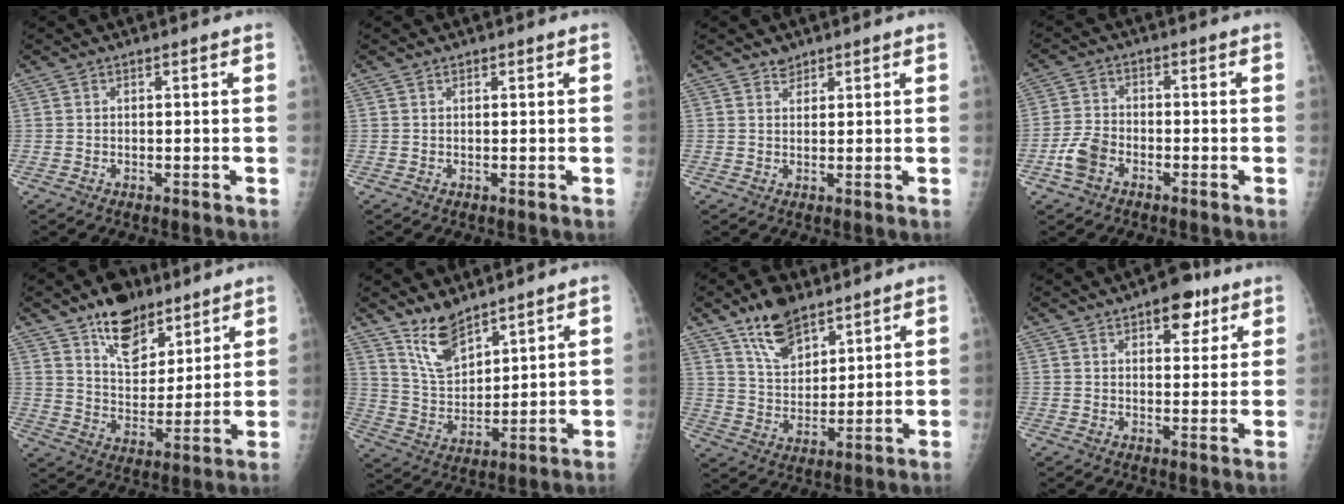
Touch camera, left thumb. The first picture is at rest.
{"total": 0.0}
{"total": 1.7, "force": [1.4, 0.9, 0.1], "torque": [0.013, -0.010, 0.019]}
{"total": 5.6, "force": [-2.7, 3.7, 3.2], "torque": [-0.065, 0.015, -0.055]}
{"total": 13.6, "force": [9.1, 7.4, 6.9], "torque": [-0.071, -0.057, 0.156]}
{"total": 9.0, "force": [7.2, 3.5, 4.2], "torque": [-0.060, -0.055, 0.154]}
{"total": 11.0, "force": [7.6, 5.4, 5.9], "torque": [-0.081, -0.041, 0.145]}
{"total": 7.4, "force": [4.2, 3.8, 4.7], "torque": [-0.033, -0.014, 0.052]}